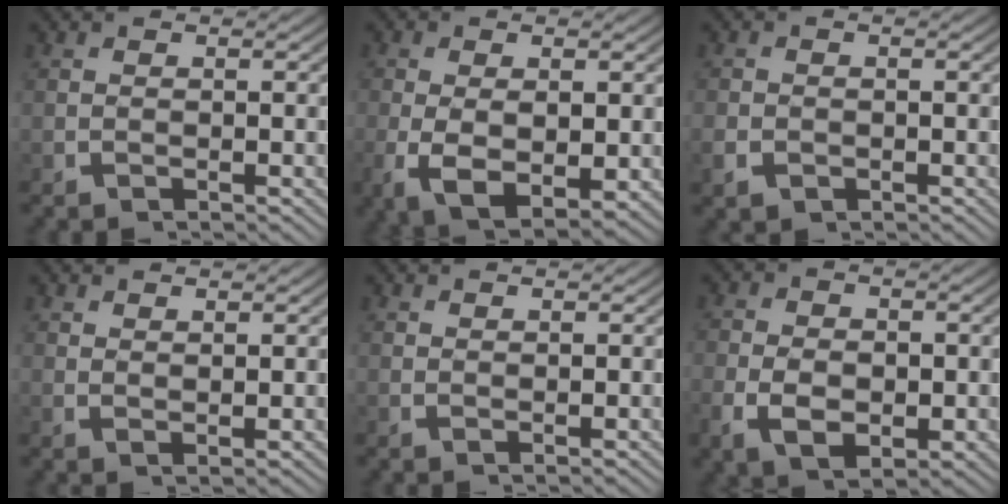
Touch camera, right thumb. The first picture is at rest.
{"total": 6.8, "force": [-2.0, 4.3, 4.9], "torque": [-0.123, -0.043, -0.007]}
{"total": 1.5, "force": [-0.6, 1.2, 0.7], "torque": [-0.017, -0.005, -0.009]}
{"total": 1.7, "force": [1.7, 0.0, 0.4], "torque": [-0.008, -0.002, 0.039]}
{"total": 1.1, "force": [1.1, -0.1, 0.1], "torque": [-0.002, -0.001, 0.026]}
{"total": 5.1, "force": [-0.9, 3.7, 3.5], "torque": [-0.074, -0.025, -0.003]}